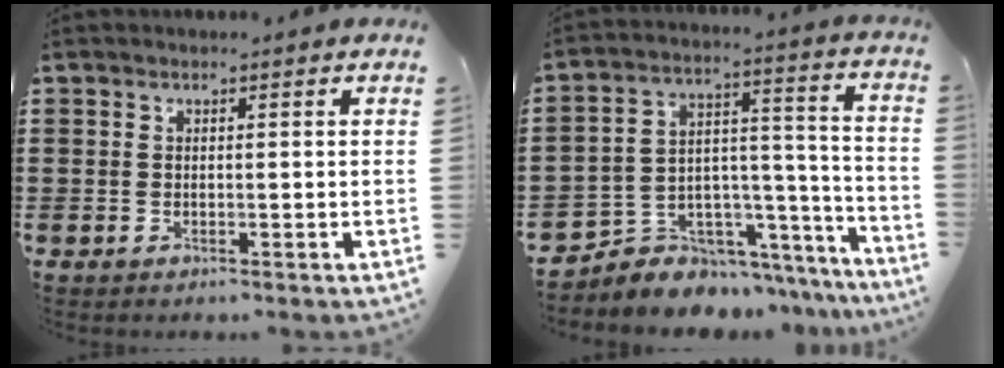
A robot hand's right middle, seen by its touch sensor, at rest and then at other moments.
{"total": 5.3, "force": [-4.2, 3.1, -0.7], "torque": [0.000, -0.004, -0.080]}